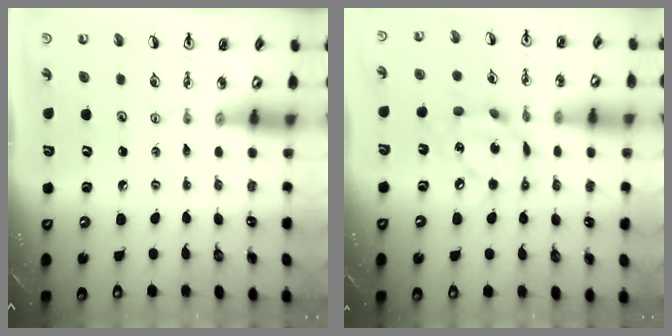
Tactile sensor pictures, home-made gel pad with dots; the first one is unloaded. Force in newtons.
{"total": 12.6, "press": 12.5, "slide": 1.0}